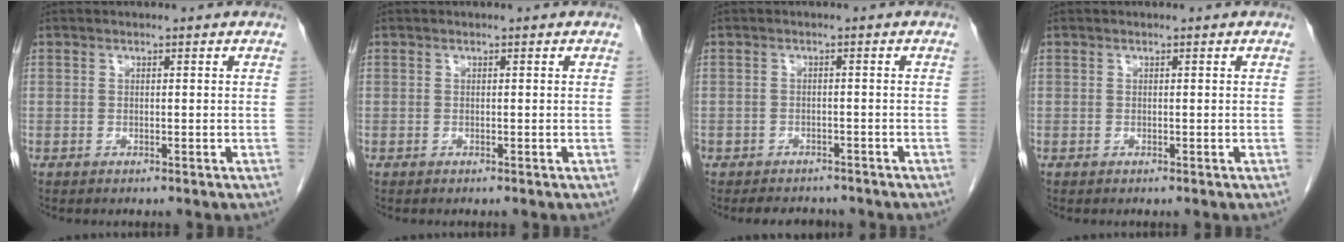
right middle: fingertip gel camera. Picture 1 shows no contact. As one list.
[{"total": 0.0}, {"total": 5.3, "force": [-4.6, 2.3, 1.3], "torque": [-0.018, 0.002, -0.059]}, {"total": 0.0}]